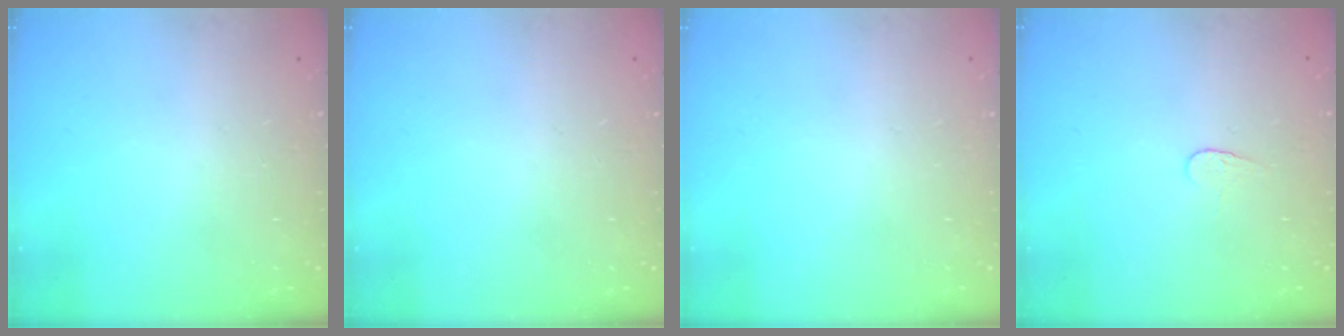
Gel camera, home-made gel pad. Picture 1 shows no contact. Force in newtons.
{"total": 0.0}
{"total": 0.0}
{"total": 4.3, "press": 4.3, "slide": 0.3}